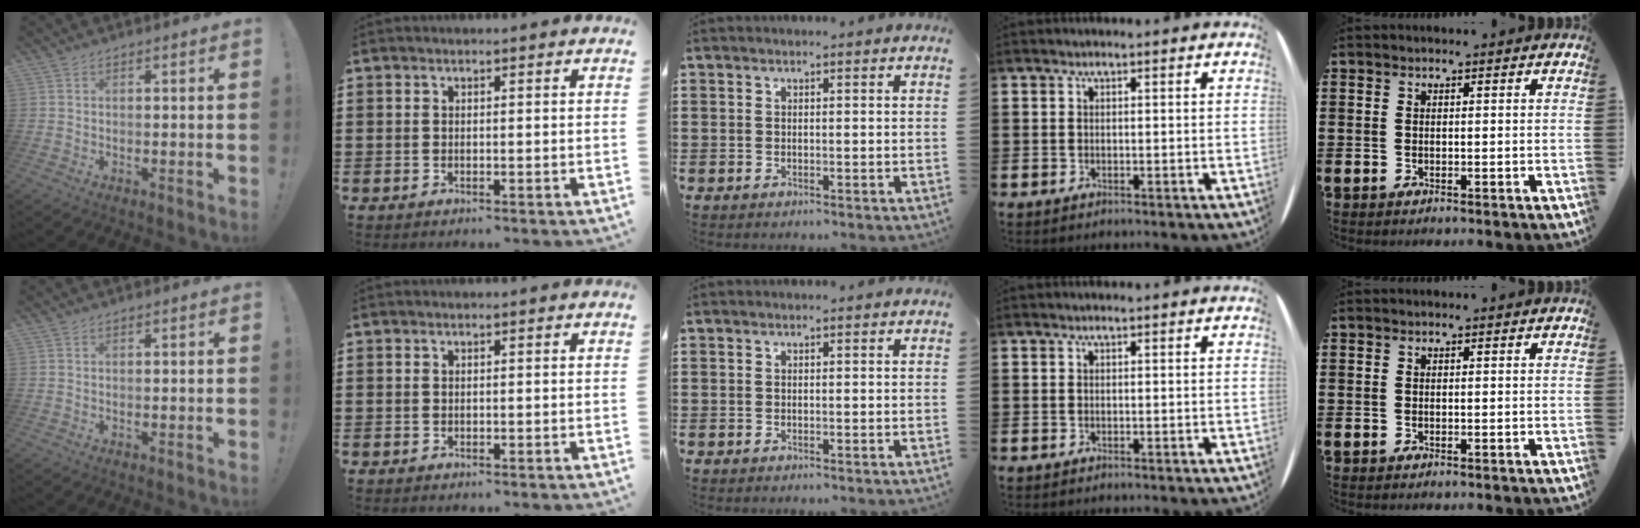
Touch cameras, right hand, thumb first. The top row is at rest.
{}